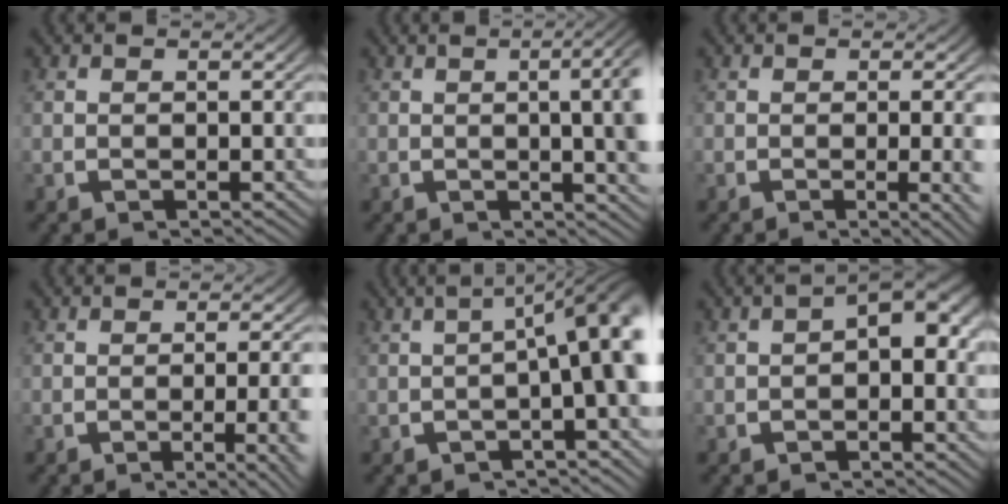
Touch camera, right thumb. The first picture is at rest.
{"total": 8.5, "force": [2.4, 3.5, 7.4], "torque": [-0.065, 0.025, 0.018]}
{"total": 2.9, "force": [-0.5, 0.4, 2.8], "torque": [-0.037, -0.003, -0.008]}
{"total": 4.2, "force": [-1.6, 0.8, 3.8], "torque": [-0.052, 0.001, -0.026]}
{"total": 7.4, "force": [0.3, 2.8, 6.9], "torque": [-0.089, 0.017, -0.003]}
{"total": 4.2, "force": [0.1, 2.4, 3.4], "torque": [-0.048, -0.004, 0.002]}